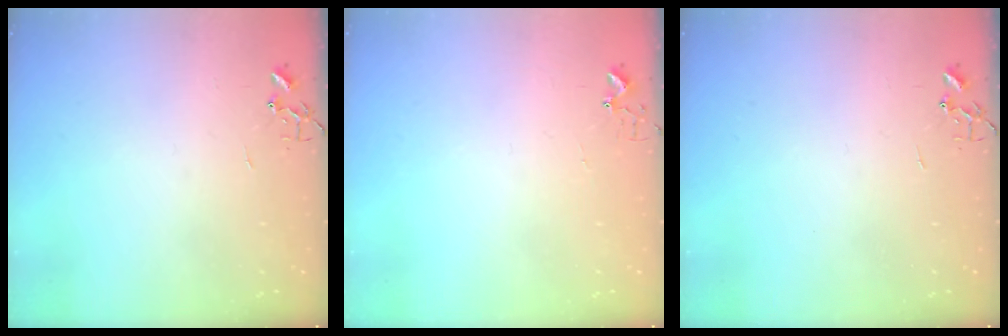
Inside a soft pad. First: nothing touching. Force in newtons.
{"total": 2.7, "press": 2.7, "slide": 0.3}
{"total": 0.0}